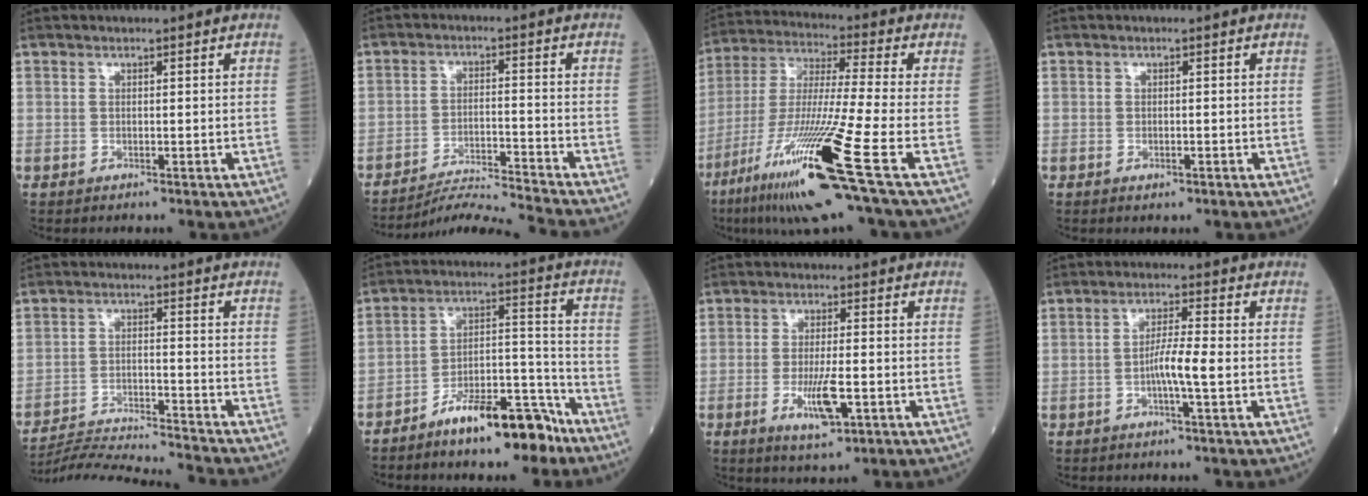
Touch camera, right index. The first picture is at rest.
{"total": 9.8, "force": [-9.2, -3.3, 1.0], "torque": [-0.012, -0.007, -0.163]}
{"total": 19.9, "force": [-9.8, -1.2, 17.3], "torque": [-0.346, -0.050, -0.185]}
{"total": 0.9, "force": [-0.5, 0.5, 0.6], "torque": [-0.009, -0.001, -0.004]}
{"total": 13.0, "force": [-12.6, -2.1, 2.6], "torque": [-0.034, -0.009, -0.209]}
{"total": 11.6, "force": [-8.7, 3.2, 7.0], "torque": [-0.105, 0.027, -0.148]}
{"total": 6.6, "force": [-2.2, 1.4, 6.0], "torque": [-0.112, -0.010, -0.034]}
{"total": 4.6, "force": [-1.1, -0.2, 4.5], "torque": [-0.085, 0.004, -0.022]}